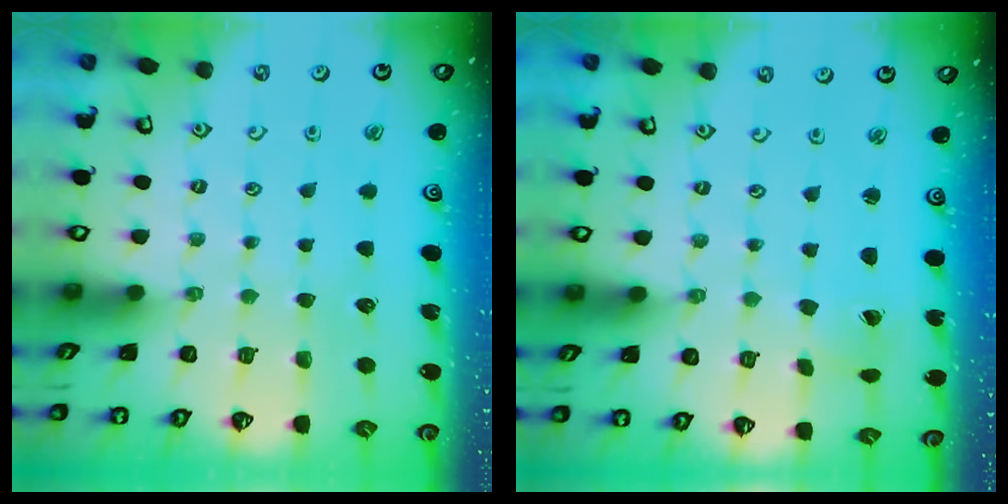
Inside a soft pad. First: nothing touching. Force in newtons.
{"total": 0.0}